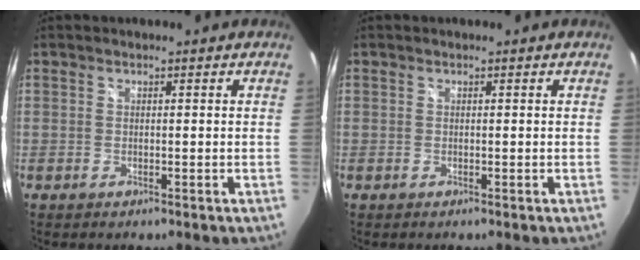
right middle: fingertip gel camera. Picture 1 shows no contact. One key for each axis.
{"total": 0.0}